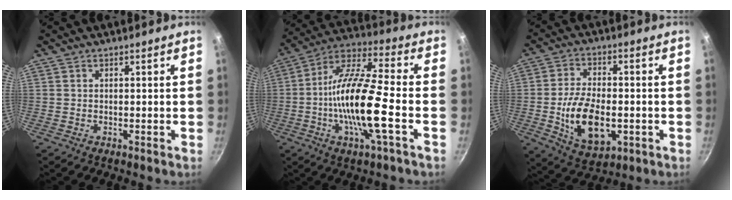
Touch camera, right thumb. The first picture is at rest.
{"total": 17.6, "force": [-3.8, 3.7, 16.7], "torque": [-0.314, 0.028, -0.091]}
{"total": 14.0, "force": [-2.6, 7.9, 11.2], "torque": [-0.190, 0.006, -0.037]}